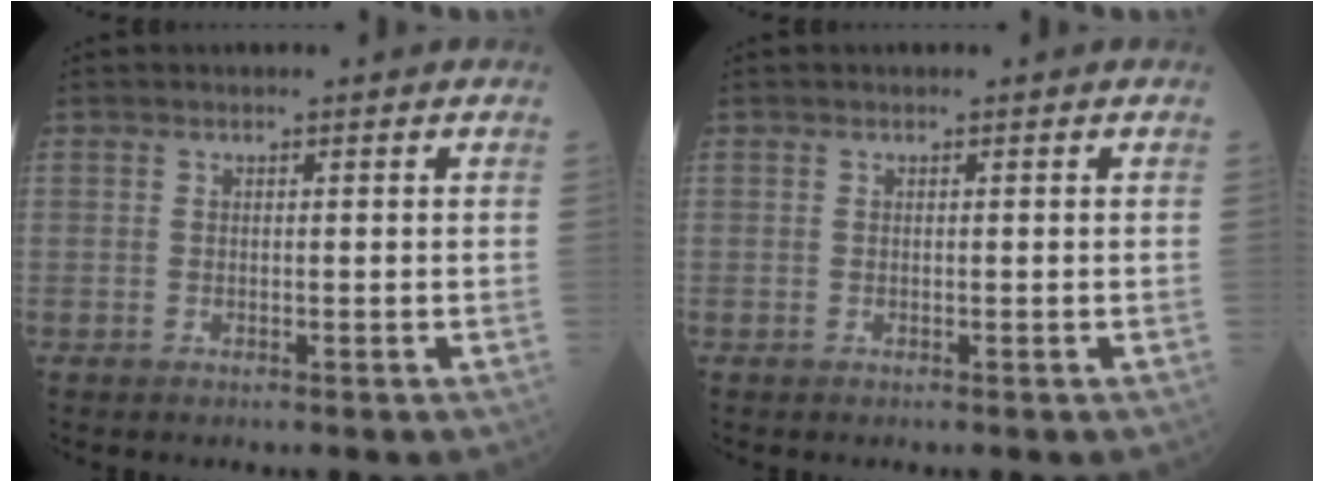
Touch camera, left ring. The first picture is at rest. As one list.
[{"total": 0.0}]